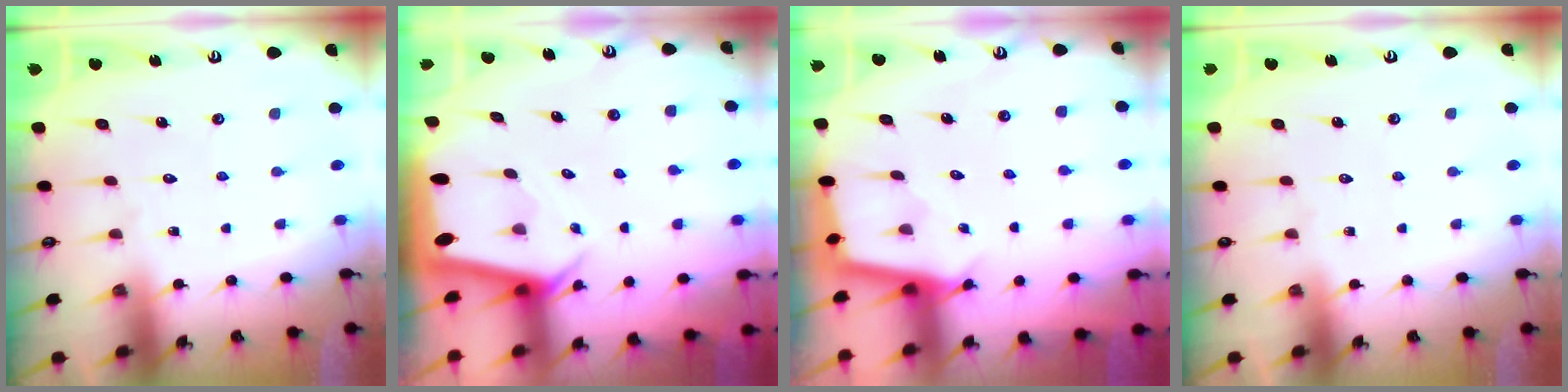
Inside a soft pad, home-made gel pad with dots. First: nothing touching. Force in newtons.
{"total": 3.4, "press": 3.4, "slide": 0.3}
{"total": 2.5, "press": 2.5, "slide": 0.2}
{"total": 0.0}